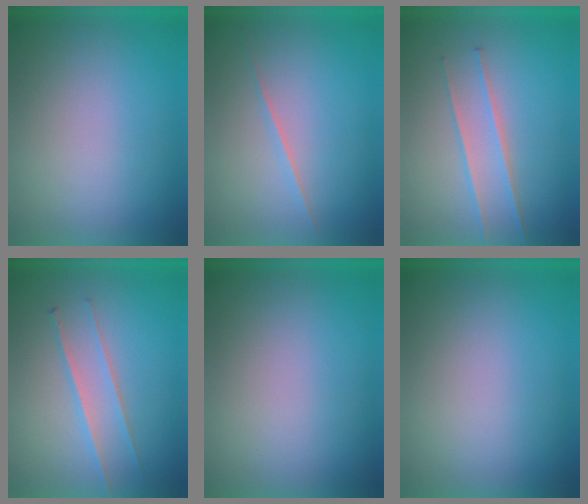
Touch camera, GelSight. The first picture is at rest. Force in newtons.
{"total": 1.7}
{"total": 2.4}
{"total": 2.0}
{"total": 1.3}
{"total": 0.0}